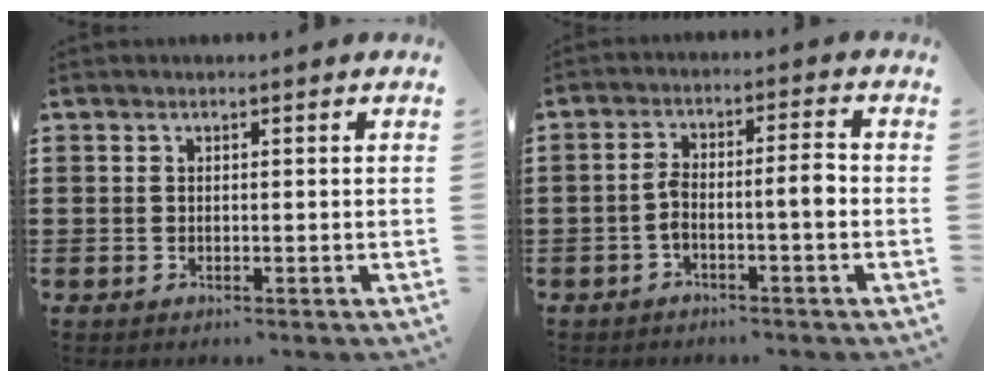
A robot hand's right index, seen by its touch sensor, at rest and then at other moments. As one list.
[{"total": 4.5, "force": [-1.5, 0.8, 4.2], "torque": [-0.078, 0.004, -0.031]}]